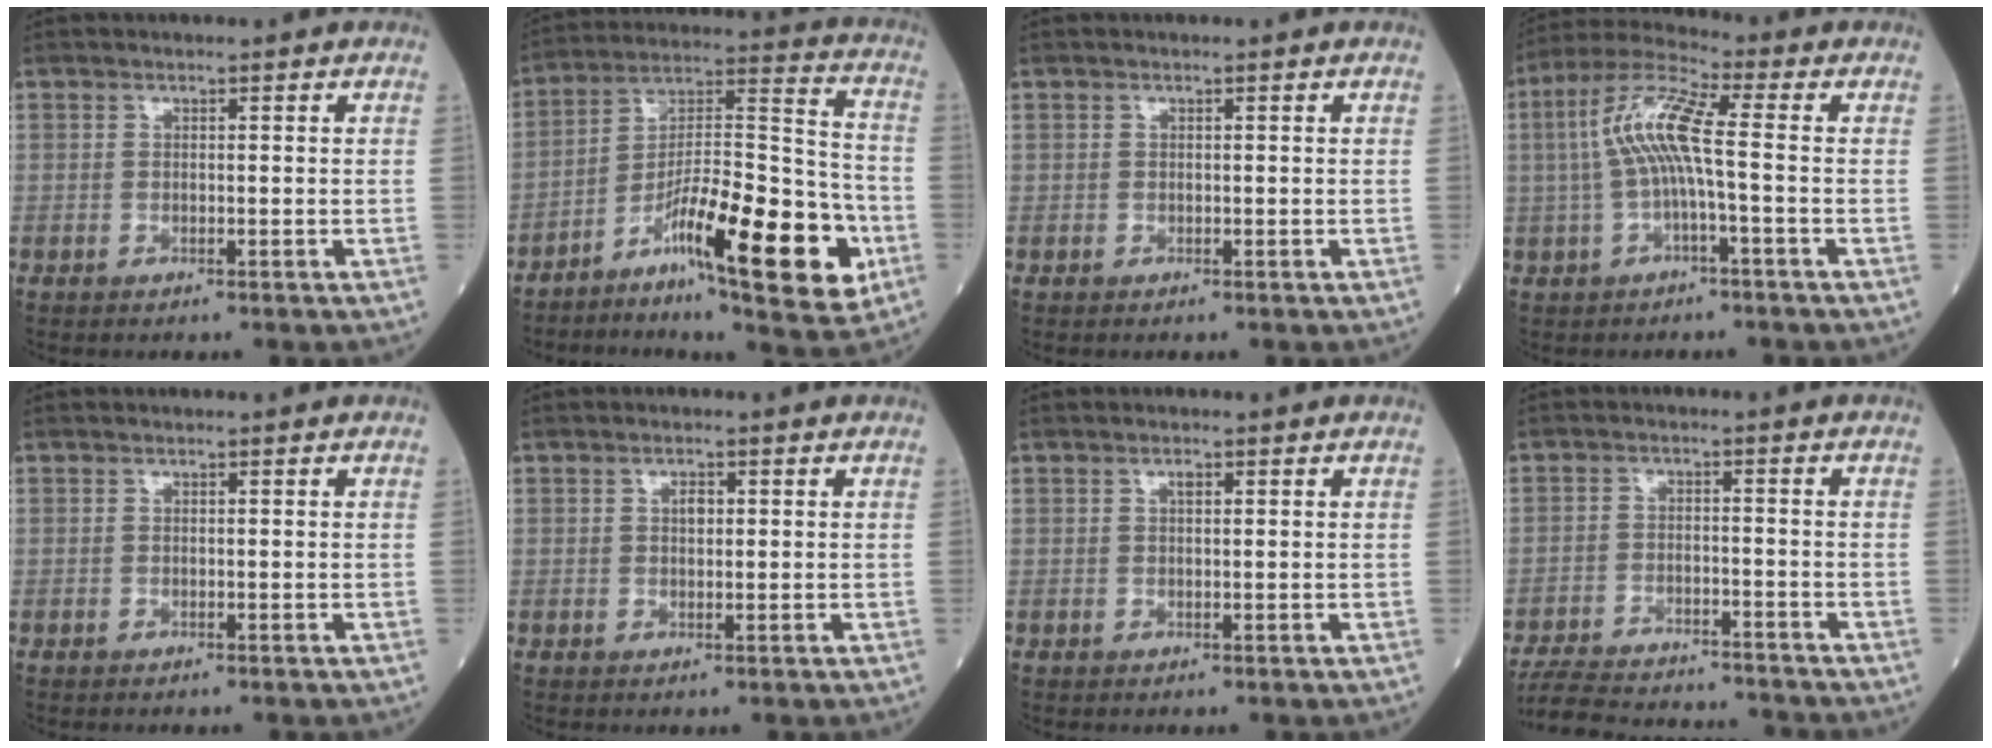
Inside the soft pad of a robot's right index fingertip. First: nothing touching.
{"total": 20.1, "force": [-8.7, 3.4, 17.8], "torque": [-0.291, 0.002, -0.135]}
{"total": 0.0}
{"total": 8.8, "force": [-0.3, 0.8, 8.7], "torque": [-0.181, 0.026, -0.011]}
{"total": 0.0}
{"total": 1.7, "force": [0.5, 0.9, 1.4], "torque": [-0.023, 0.001, 0.007]}
{"total": 0.9, "force": [0.4, 0.3, 0.7], "torque": [-0.014, 0.001, 0.004]}
{"total": 14.5, "force": [-13.6, 2.7, 4.3], "torque": [-0.089, 0.000, -0.200]}